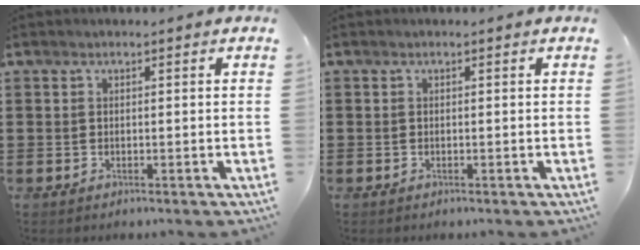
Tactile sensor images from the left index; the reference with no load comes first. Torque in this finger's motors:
{"motor_torque": [-1.31, 0.83, -1.05, -0.21]}